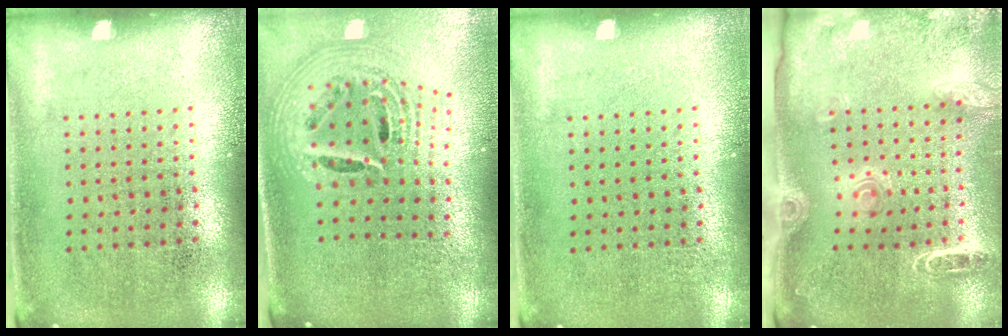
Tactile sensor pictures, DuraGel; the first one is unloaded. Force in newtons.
{"total": 2.7, "press": 1.9, "slide": 1.9}
{"total": 0.0}
{"total": 2.0, "press": 1.8, "slide": 0.7}